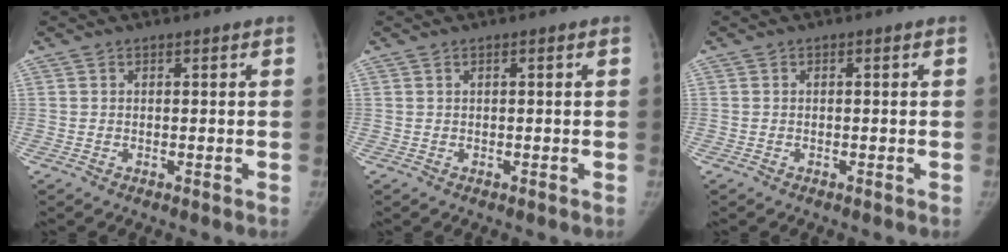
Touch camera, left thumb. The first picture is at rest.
{"total": 0.0}
{"total": 0.0}